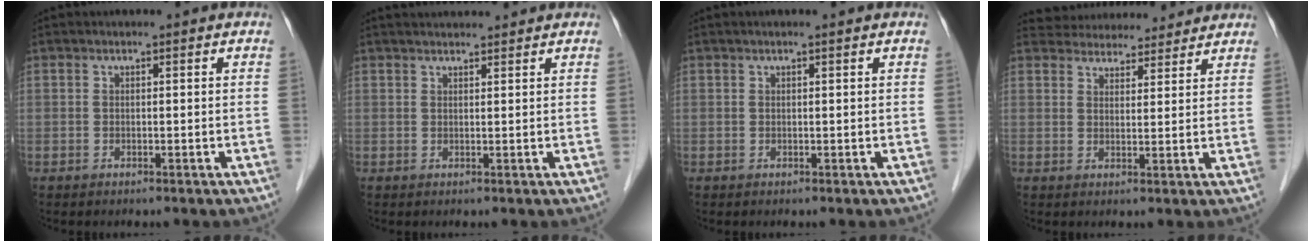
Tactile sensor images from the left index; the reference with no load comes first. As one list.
[{"total": 4.6, "force": [4.4, 0.6, 1.4], "torque": [-0.017, 0.030, 0.061]}, {"total": 0.9, "force": [0.6, -0.1, 0.7], "torque": [-0.011, 0.006, 0.010]}, {"total": 10.8, "force": [10.3, 2.9, 1.8], "torque": [-0.017, 0.027, 0.139]}]